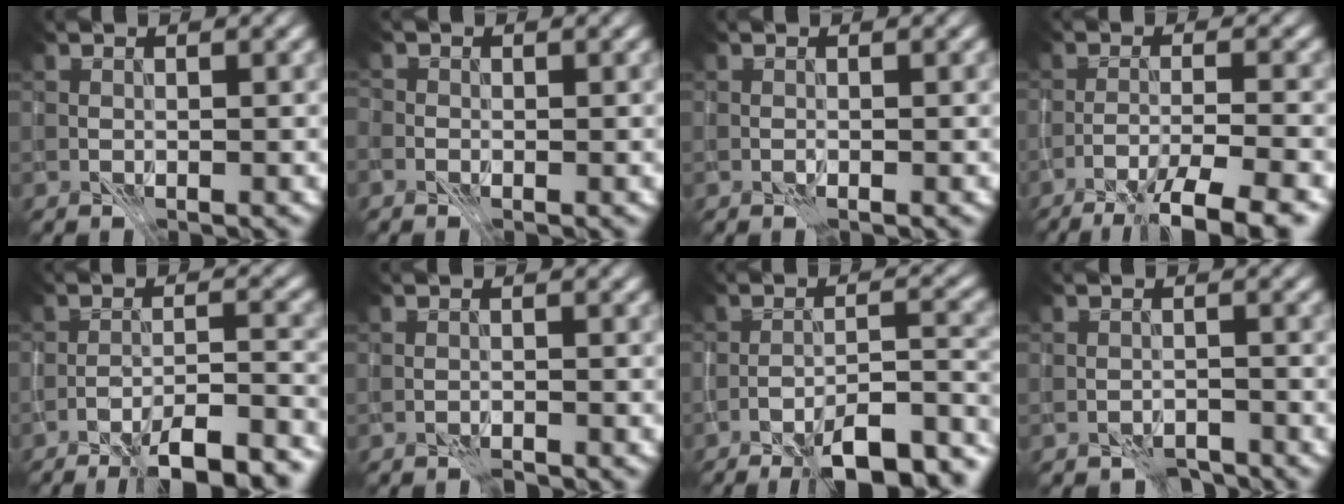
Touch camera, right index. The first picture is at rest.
{"total": 0.8, "force": [-0.6, 0.5, 0.2], "torque": [-0.005, 0.004, -0.011]}
{"total": 0.0}
{"total": 7.2, "force": [-4.8, 1.4, 5.2], "torque": [-0.080, 0.002, -0.072]}
{"total": 10.4, "force": [-8.3, 2.3, 5.9], "torque": [-0.082, -0.001, -0.104]}
{"total": 0.6, "force": [-0.6, 0.1, 0.1], "torque": [0.000, 0.003, -0.012]}
{"total": 12.0, "force": [-9.4, 3.2, 6.7], "torque": [-0.089, 0.004, -0.117]}
{"total": 2.1, "force": [-1.9, 0.7, 0.4], "torque": [-0.002, 0.003, -0.034]}